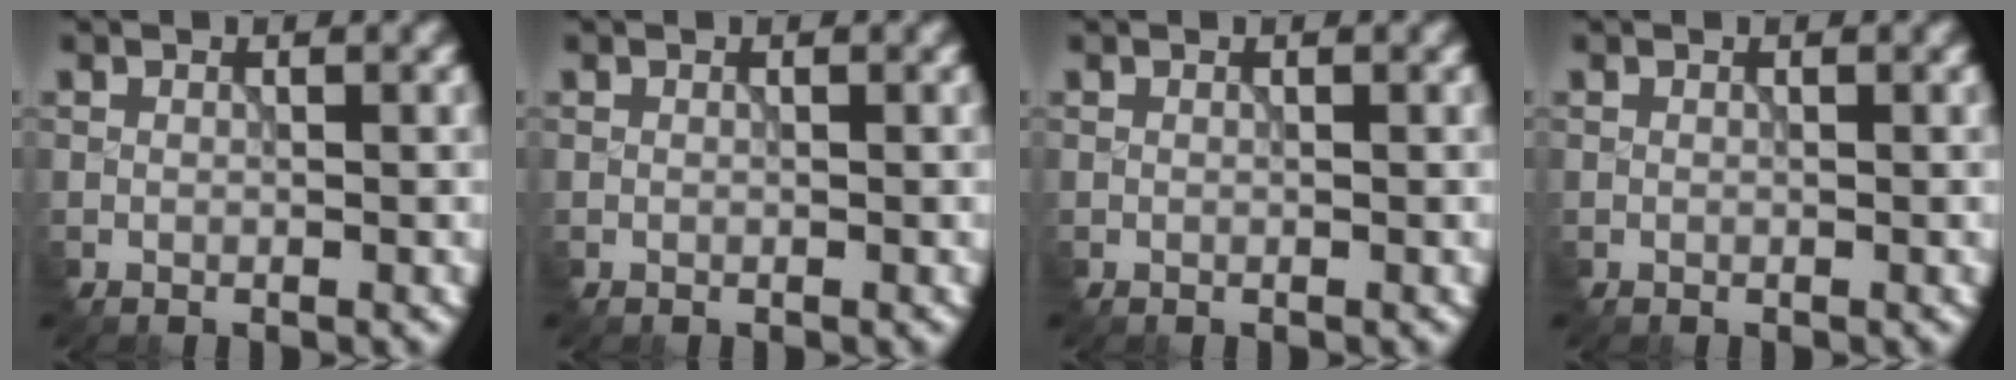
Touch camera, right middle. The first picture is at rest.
{"total": 0.0}
{"total": 0.0}
{"total": 0.0}